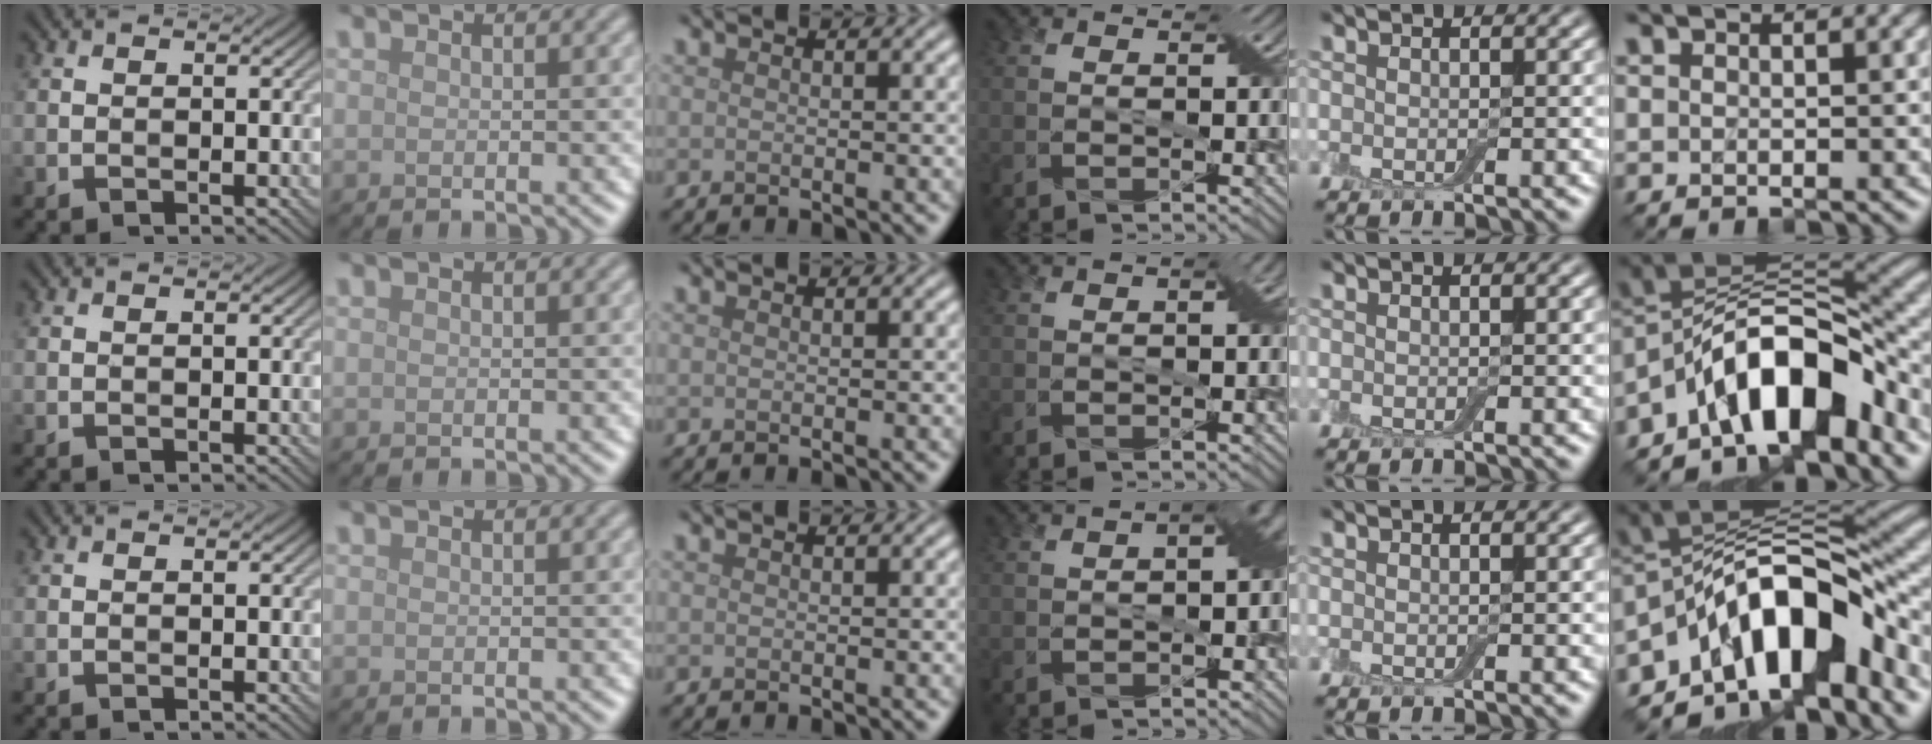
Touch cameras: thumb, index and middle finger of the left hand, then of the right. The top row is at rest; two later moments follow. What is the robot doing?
{"motion": "pour", "object": "bottle"}